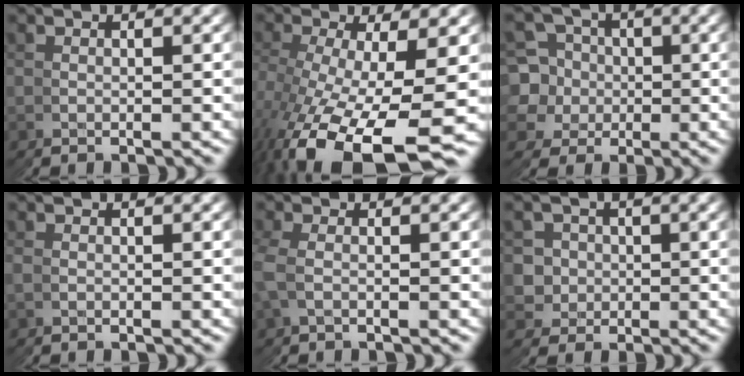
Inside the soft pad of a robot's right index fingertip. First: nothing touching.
{"total": 7.0, "force": [-2.4, 2.7, 6.0], "torque": [-0.137, -0.021, -0.016]}
{"total": 12.8, "force": [0.7, 12.1, 4.1], "torque": [-0.072, -0.029, 0.010]}
{"total": 0.6, "force": [-0.1, -0.2, -0.6], "torque": [0.006, 0.001, -0.002]}
{"total": 1.6, "force": [1.0, 0.3, -1.2], "torque": [0.003, 0.011, 0.008]}
{"total": 7.6, "force": [0.3, 7.6, 0.7], "torque": [-0.010, -0.025, 0.007]}